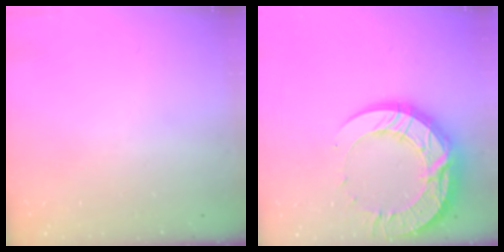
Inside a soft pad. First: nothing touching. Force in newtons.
{"total": 22.2, "press": 22.1, "slide": 1.8}